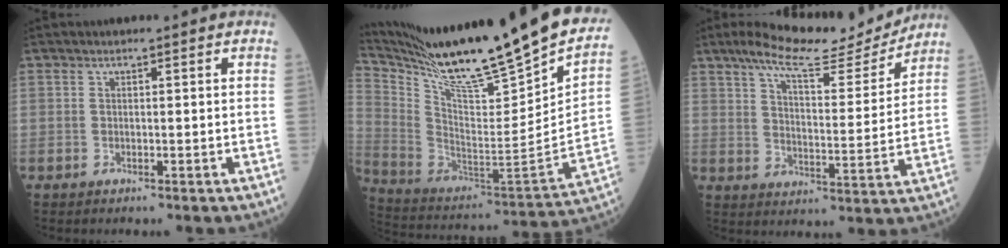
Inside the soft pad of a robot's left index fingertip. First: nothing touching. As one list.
[{"total": 32.1, "force": [26.3, 1.9, 18.4], "torque": [-0.326, -0.080, 0.395]}, {"total": 13.0, "force": [11.7, 1.4, 5.4], "torque": [-0.093, -0.007, 0.174]}]